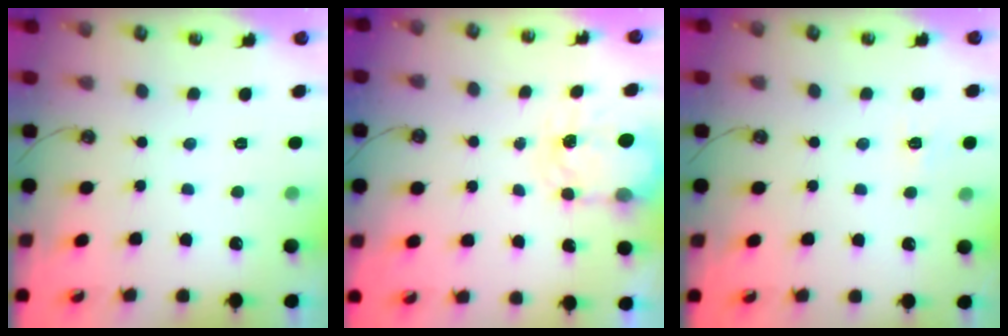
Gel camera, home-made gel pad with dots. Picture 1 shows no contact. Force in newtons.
{"total": 4.9, "press": 4.9, "slide": 0.1}
{"total": 5.1, "press": 5.1, "slide": 0.5}